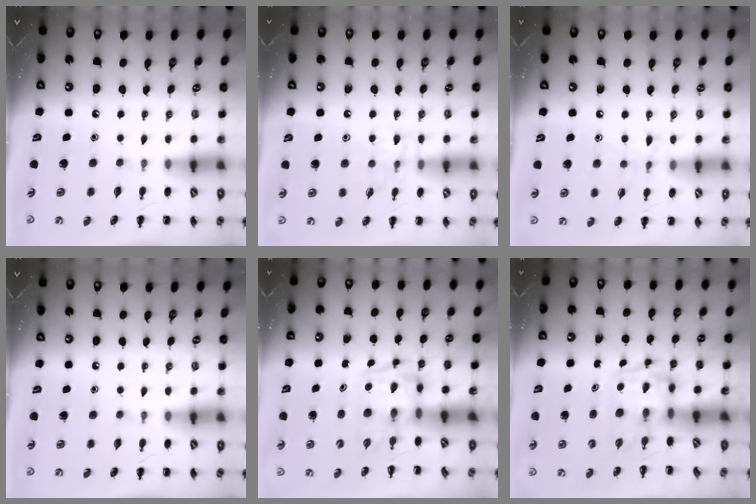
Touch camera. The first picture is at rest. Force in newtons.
{"total": 7.4, "press": 7.4, "slide": 0.5}
{"total": 7.2, "press": 6.9, "slide": 2.0}
{"total": 0.0}
{"total": 3.4, "press": 3.4, "slide": 0.6}
{"total": 3.4, "press": 3.4, "slide": 0.6}